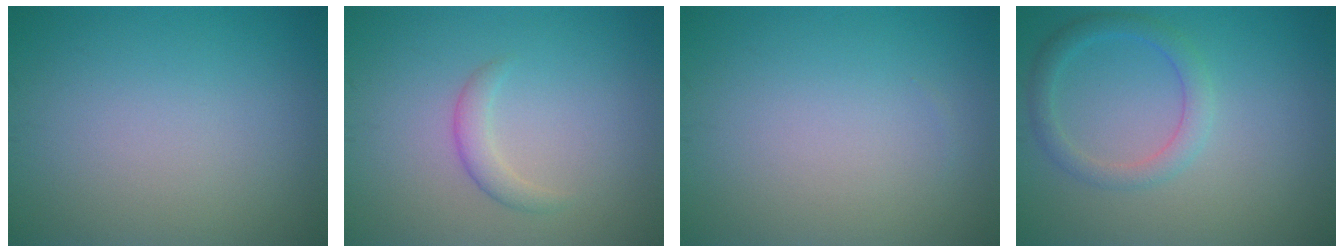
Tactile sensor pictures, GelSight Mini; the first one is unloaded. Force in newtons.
{"total": 1.6, "press": 1.6, "slide": 0.1}
{"total": 0.0}
{"total": 2.4, "press": 2.4, "slide": 0.1}